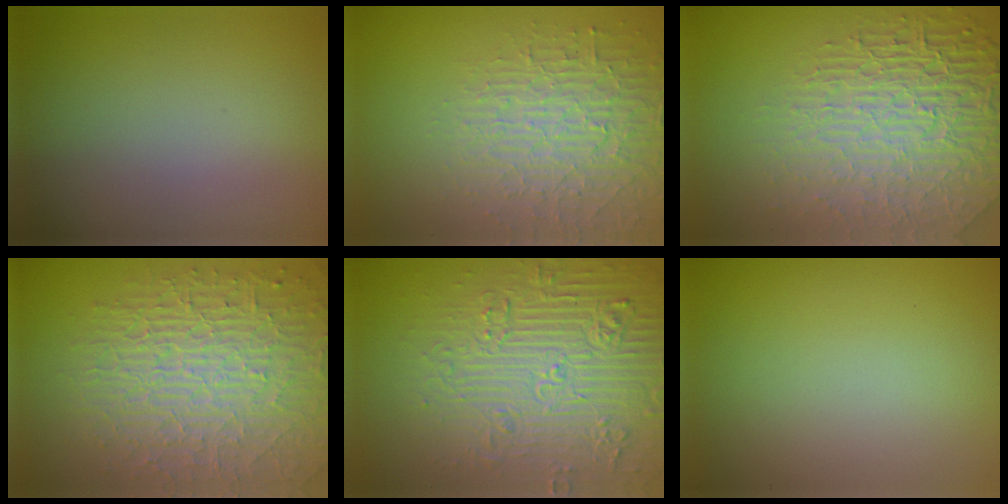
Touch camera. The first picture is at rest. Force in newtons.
{"total": 4.2, "press": 4.1, "slide": 0.9}
{"total": 9.0, "press": 6.0, "slide": 6.6}
{"total": 10.5, "press": 6.9, "slide": 7.9}
{"total": 7.9, "press": 7.6, "slide": 2.0}
{"total": 0.0}